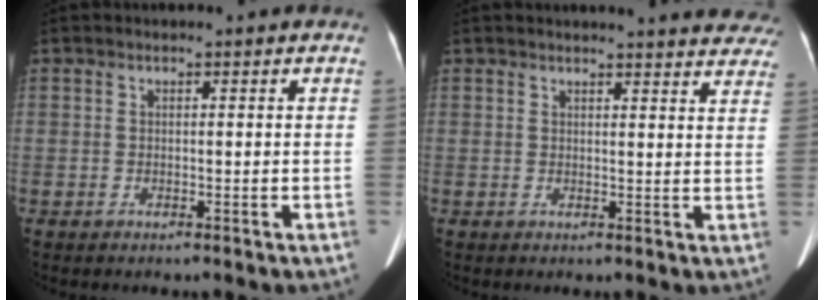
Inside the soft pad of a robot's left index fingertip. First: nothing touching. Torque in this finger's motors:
{"motor_torque": [0.63, -1.38, 0.20, 0.03]}